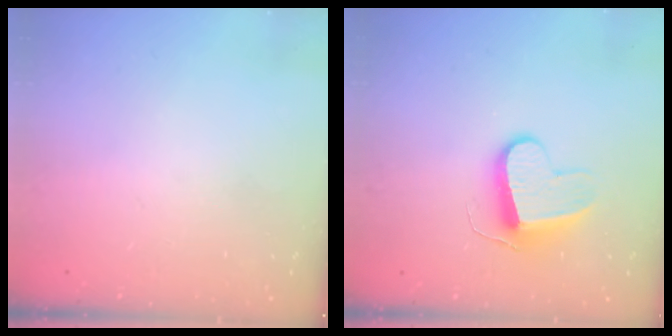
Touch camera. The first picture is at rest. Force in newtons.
{"total": 9.7, "press": 9.7, "slide": 0.6}